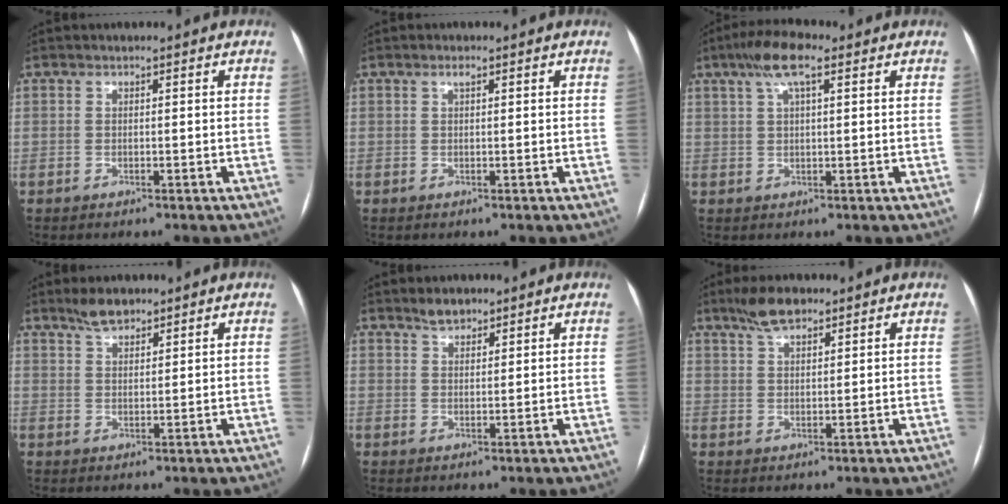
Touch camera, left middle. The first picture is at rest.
{"total": 0.8, "force": [0.5, 0.1, 0.6], "torque": [-0.015, 0.001, 0.008]}
{"total": 6.5, "force": [3.6, 1.3, 5.3], "torque": [-0.110, 0.021, 0.062]}
{"total": 3.4, "force": [3.0, 0.9, 1.4], "torque": [-0.033, 0.004, 0.056]}
{"total": 2.7, "force": [2.4, 0.9, 0.8], "torque": [-0.018, 0.003, 0.043]}
{"total": 5.0, "force": [3.9, 1.4, 2.8], "torque": [-0.062, 0.009, 0.074]}